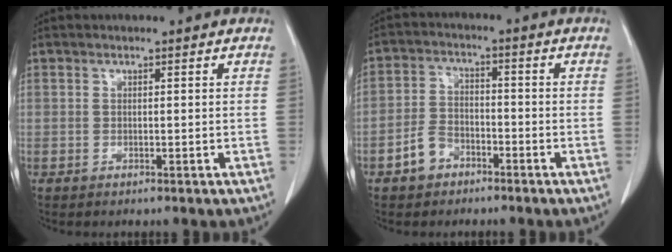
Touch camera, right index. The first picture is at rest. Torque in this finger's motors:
{"motor_torque": [-0.21, -0.13, -0.31, -0.12]}